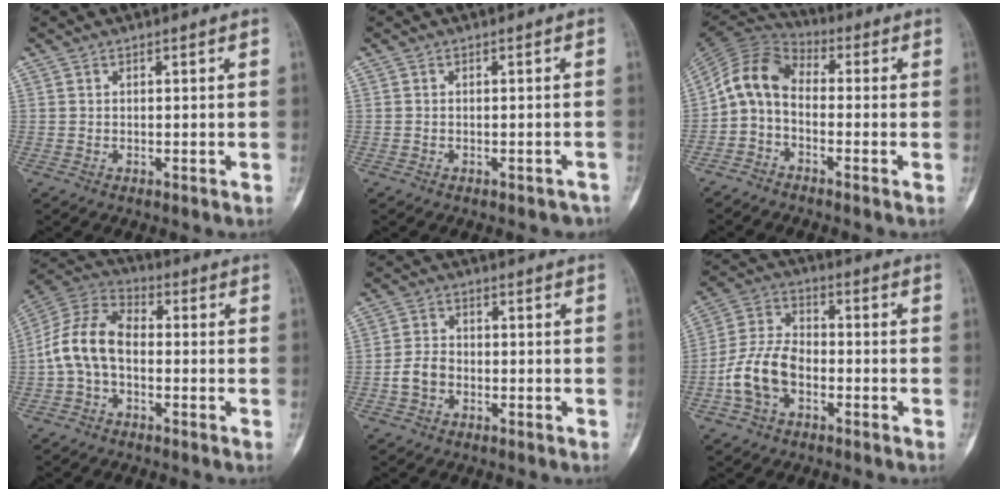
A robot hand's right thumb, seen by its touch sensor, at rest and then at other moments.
{"total": 2.9, "force": [-2.5, 1.3, 0.7], "torque": [-0.009, 0.018, -0.024]}
{"total": 9.0, "force": [-1.5, 6.0, 6.6], "torque": [-0.118, 0.044, -0.051]}
{"total": 11.5, "force": [-1.6, 7.4, 8.6], "torque": [-0.166, 0.036, -0.044]}
{"total": 4.3, "force": [-1.4, 3.2, 2.5], "torque": [-0.045, 0.015, -0.031]}
{"total": 10.9, "force": [-3.6, 7.0, 7.5], "torque": [-0.148, 0.036, -0.073]}